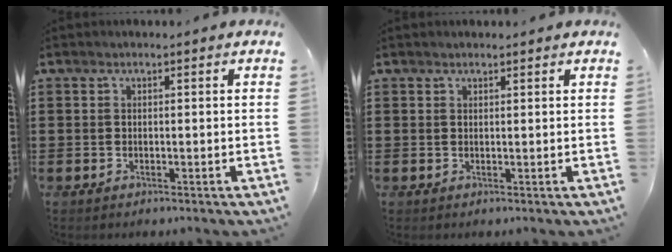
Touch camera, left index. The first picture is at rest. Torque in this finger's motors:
{"motor_torque": [2.14, 0.00, 0.00, -0.02]}